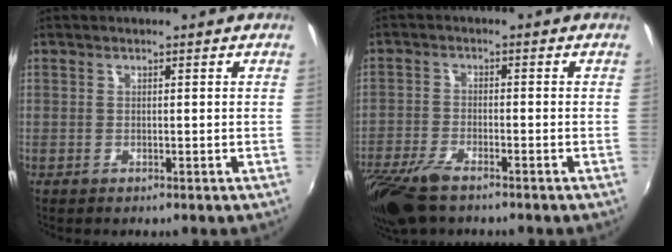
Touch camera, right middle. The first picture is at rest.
{"total": 10.8, "force": [-7.9, 3.6, 6.5], "torque": [-0.155, -0.038, -0.151]}